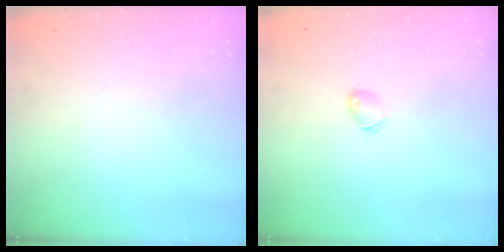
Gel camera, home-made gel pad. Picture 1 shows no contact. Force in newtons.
{"total": 3.1, "press": 3.1, "slide": 0.6}